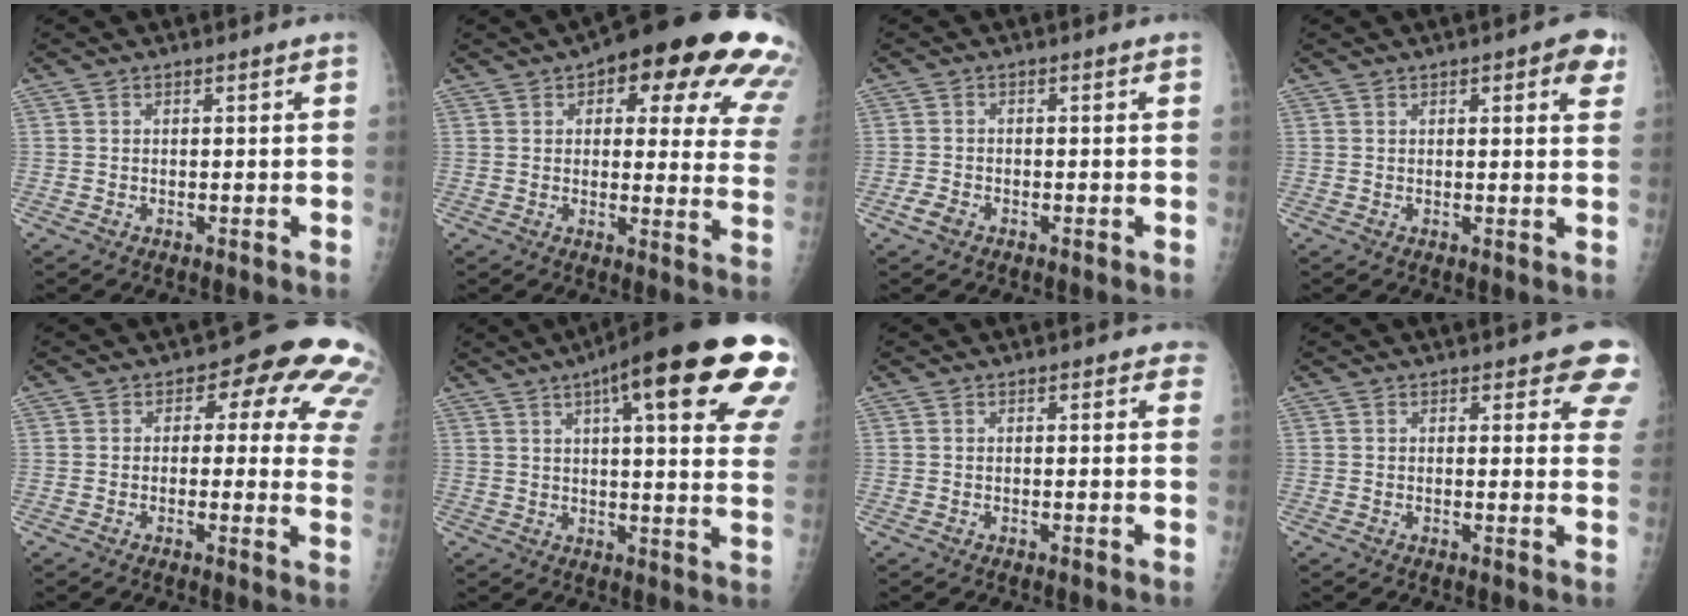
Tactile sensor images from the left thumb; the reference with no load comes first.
{"total": 24.4, "force": [12.9, 9.5, 18.4], "torque": [-0.180, -0.015, 0.142]}
{"total": 2.2, "force": [-1.4, 1.3, 1.0], "torque": [-0.022, 0.004, -0.026]}
{"total": 5.8, "force": [2.8, 2.0, 4.6], "torque": [-0.036, -0.006, 0.026]}
{"total": 14.8, "force": [5.9, 8.1, 10.9], "torque": [-0.063, -0.012, 0.044]}
{"total": 27.5, "force": [13.8, 6.3, 23.0], "torque": [-0.246, 0.000, 0.176]}
{"total": 1.9, "force": [1.2, 1.2, 0.9], "torque": [0.019, 0.000, 0.005]}
{"total": 7.0, "force": [5.6, 2.9, 3.1], "torque": [0.011, -0.025, 0.043]}